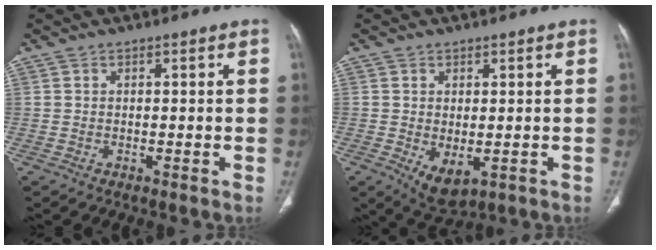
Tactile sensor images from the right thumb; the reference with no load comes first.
{"total": 4.0, "force": [-1.0, 2.1, 3.2], "torque": [-0.053, -0.010, -0.004]}